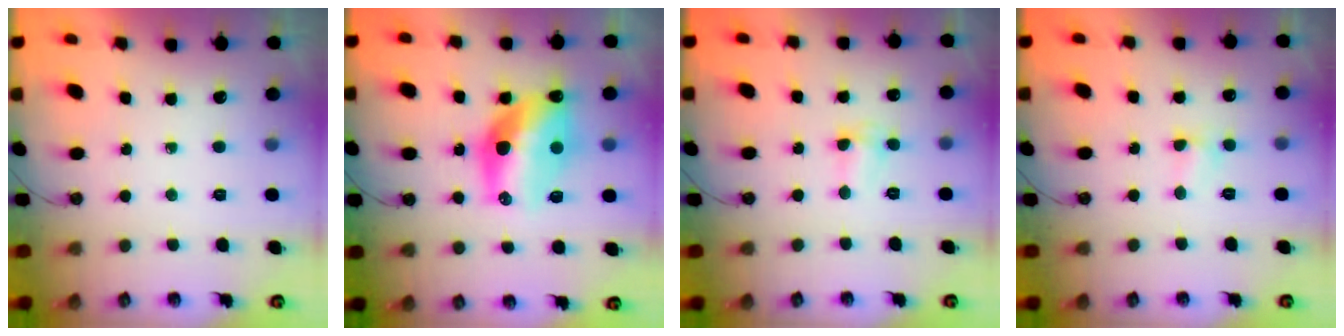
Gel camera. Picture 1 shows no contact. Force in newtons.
{"total": 14.7, "press": 14.7, "slide": 1.0}
{"total": 2.2, "press": 2.2, "slide": 0.5}
{"total": 4.7, "press": 4.6, "slide": 0.6}